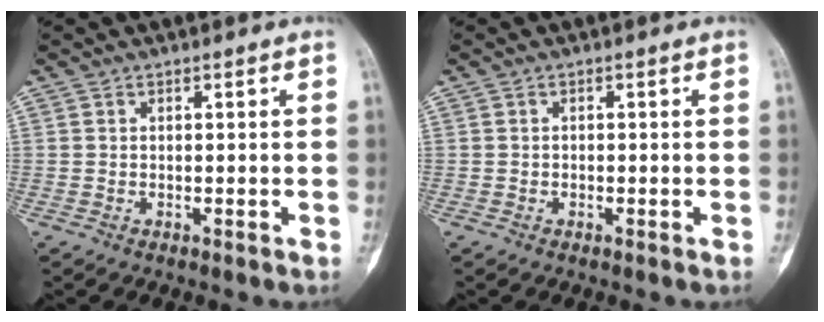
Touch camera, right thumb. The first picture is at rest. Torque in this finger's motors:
{"motor_torque": [-0.36, 0.07, -0.05, -0.37, -0.03]}